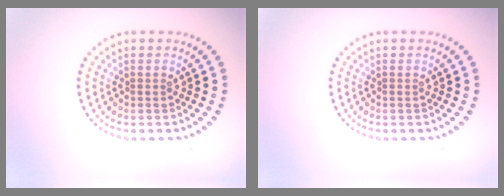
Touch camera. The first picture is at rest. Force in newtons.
{"total": 0.0}